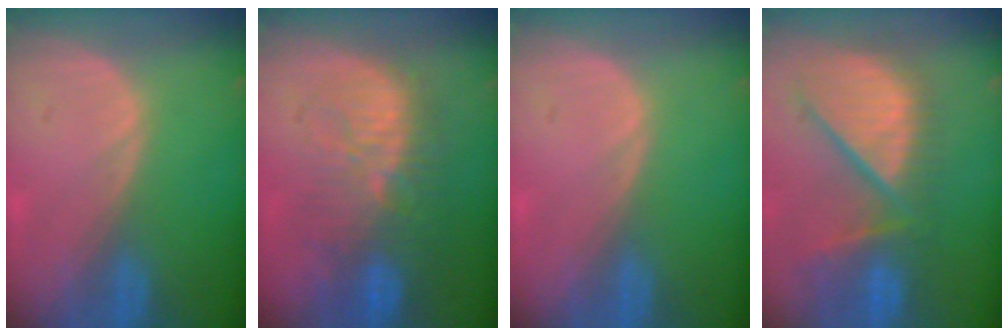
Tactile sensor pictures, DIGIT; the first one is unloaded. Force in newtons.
{"total": 10.7, "press": 9.9, "slide": 4.2}
{"total": 0.0}
{"total": 11.7, "press": 10.4, "slide": 5.3}